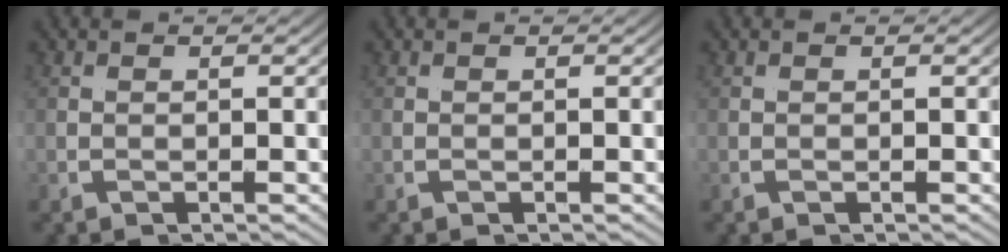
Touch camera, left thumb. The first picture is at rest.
{"total": 0.0}
{"total": 0.0}